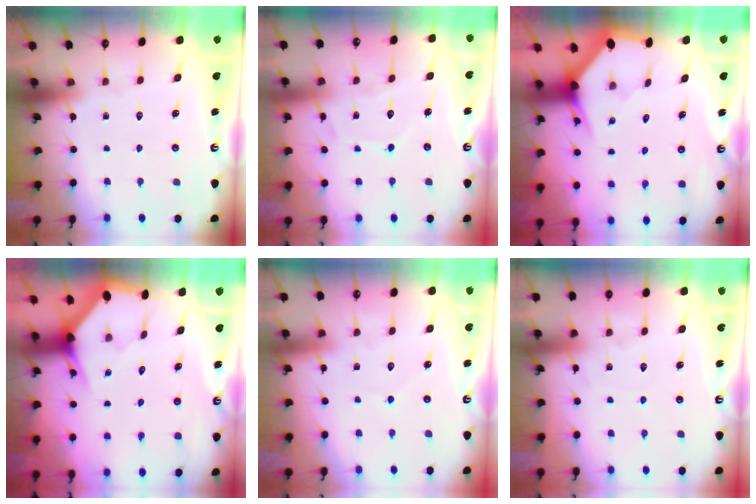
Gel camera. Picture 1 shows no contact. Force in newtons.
{"total": 8.5, "press": 8.5, "slide": 0.7}
{"total": 3.0, "press": 3.0, "slide": 0.1}
{"total": 3.1, "press": 3.1, "slide": 0.0}
{"total": 2.6, "press": 2.6, "slide": 0.3}
{"total": 5.8, "press": 5.7, "slide": 0.7}